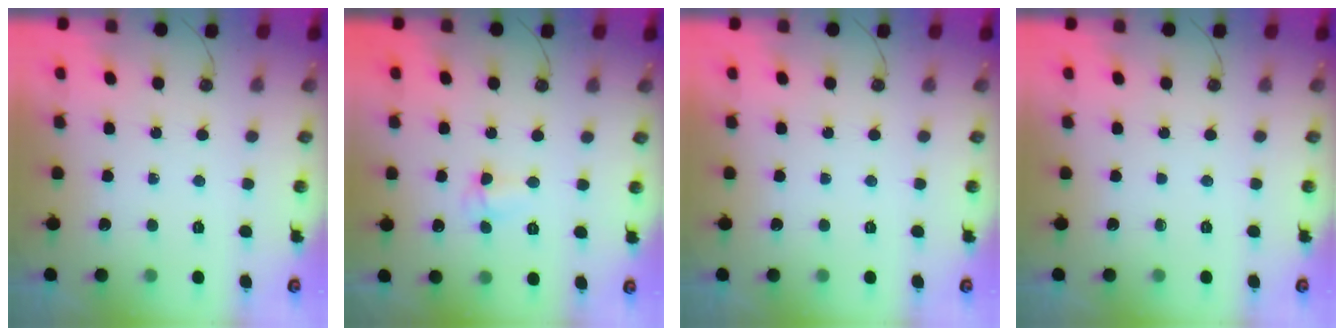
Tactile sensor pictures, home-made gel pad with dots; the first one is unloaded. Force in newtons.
{"total": 4.2, "press": 4.0, "slide": 1.3}
{"total": 0.0}
{"total": 0.0}